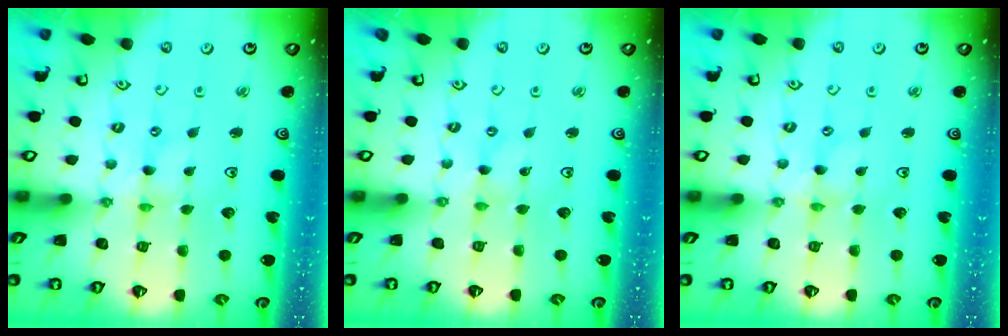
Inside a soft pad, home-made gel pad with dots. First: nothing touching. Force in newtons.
{"total": 0.0}
{"total": 1.5, "press": 1.5, "slide": 0.2}